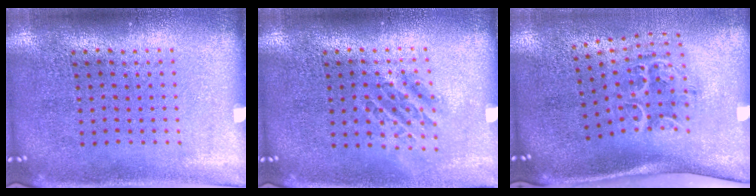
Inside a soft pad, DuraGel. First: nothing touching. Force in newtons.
{"total": 1.1, "press": 1.1, "slide": 0.3}
{"total": 1.5, "press": 1.3, "slide": 0.8}